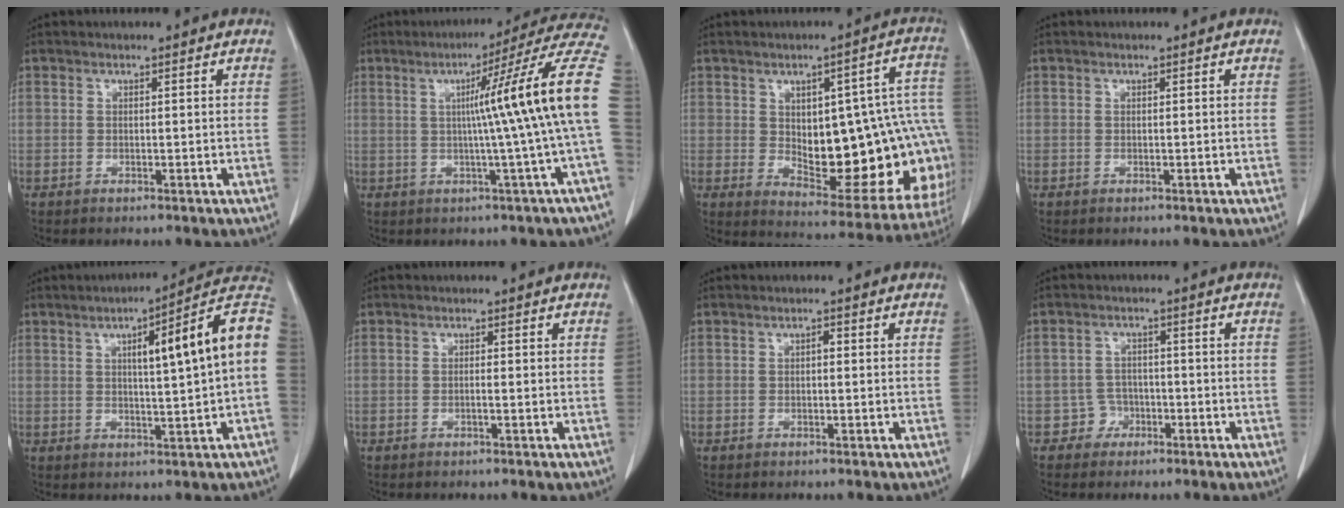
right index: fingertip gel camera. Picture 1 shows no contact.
{"total": 16.3, "force": [0.8, -2.5, 16.1], "torque": [-0.196, 0.023, -0.001]}
{"total": 22.3, "force": [-0.9, 8.6, 20.5], "torque": [-0.185, 0.037, 0.023]}
{"total": 0.0}
{"total": 14.2, "force": [2.4, 0.1, 14.0], "torque": [-0.192, 0.028, 0.028]}
{"total": 0.5, "force": [-0.1, 0.0, 0.5], "torque": [-0.006, 0.003, 0.000]}
{"total": 0.7, "force": [0.0, 0.3, 0.7], "torque": [-0.011, 0.003, -0.002]}
{"total": 2.8, "force": [-1.5, 2.4, -0.3], "torque": [0.016, 0.015, -0.027]}